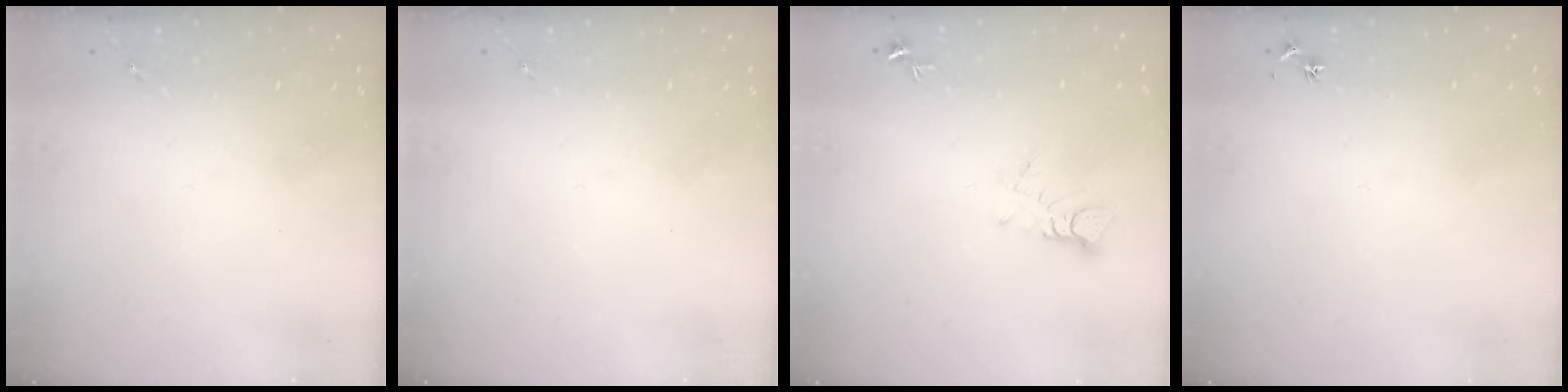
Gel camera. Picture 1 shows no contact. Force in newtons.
{"total": 0.0}
{"total": 3.8, "press": 3.8, "slide": 0.4}
{"total": 2.9, "press": 2.8, "slide": 0.3}